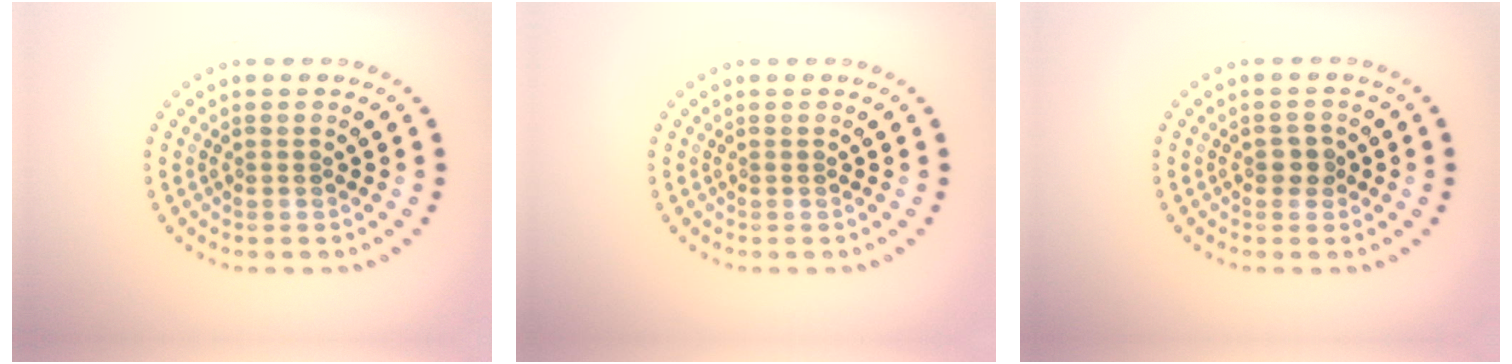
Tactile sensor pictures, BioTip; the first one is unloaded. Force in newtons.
{"total": 0.0}
{"total": 1.4, "press": 1.4, "slide": 0.1}